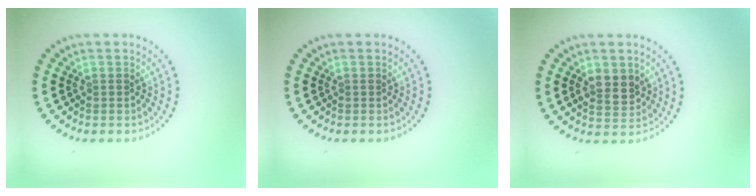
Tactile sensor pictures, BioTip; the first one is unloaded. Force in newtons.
{"total": 0.0}
{"total": 2.9, "press": 2.8, "slide": 0.5}